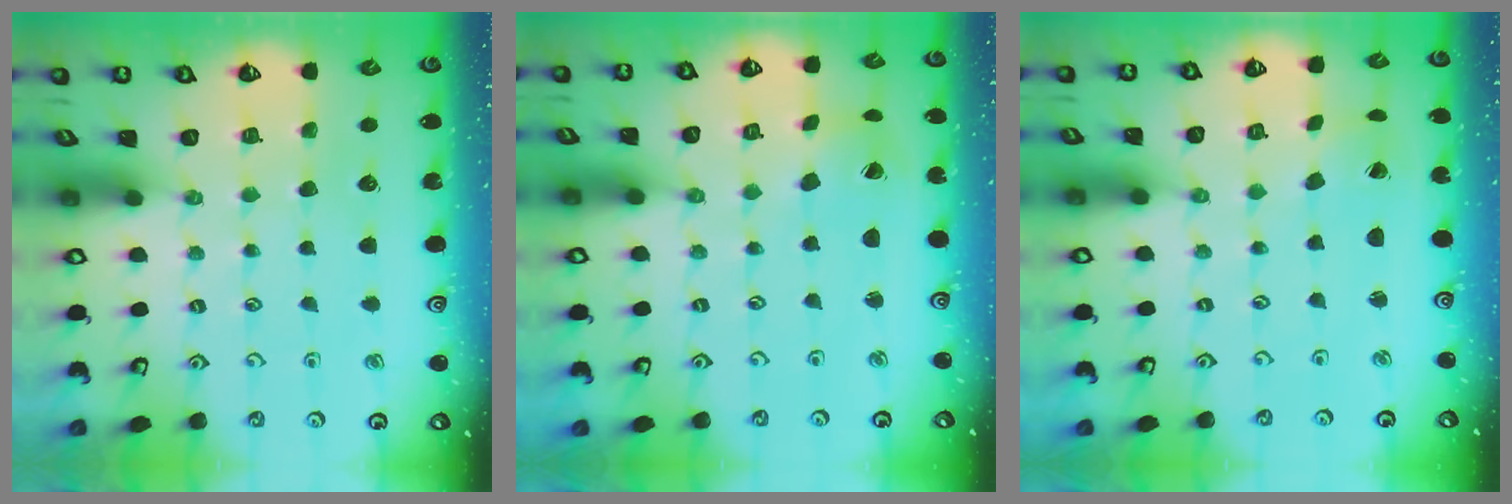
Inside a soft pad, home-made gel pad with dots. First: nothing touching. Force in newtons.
{"total": 2.9, "press": 2.9, "slide": 0.4}
{"total": 1.7, "press": 1.7, "slide": 0.1}